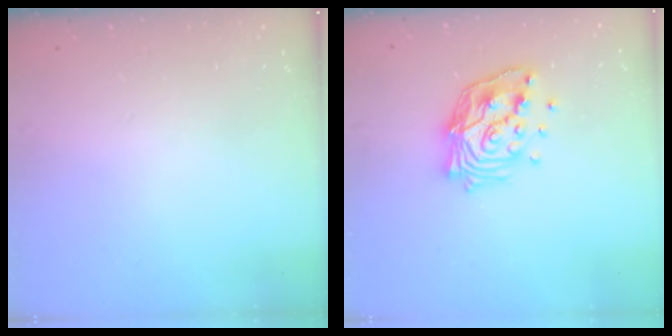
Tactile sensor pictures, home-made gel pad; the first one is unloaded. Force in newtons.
{"total": 14.9, "press": 14.8, "slide": 1.1}